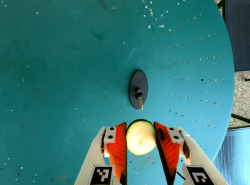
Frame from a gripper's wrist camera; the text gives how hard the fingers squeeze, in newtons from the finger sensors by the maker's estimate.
{"total": 13.1, "left": 13.9, "right": 12.3}